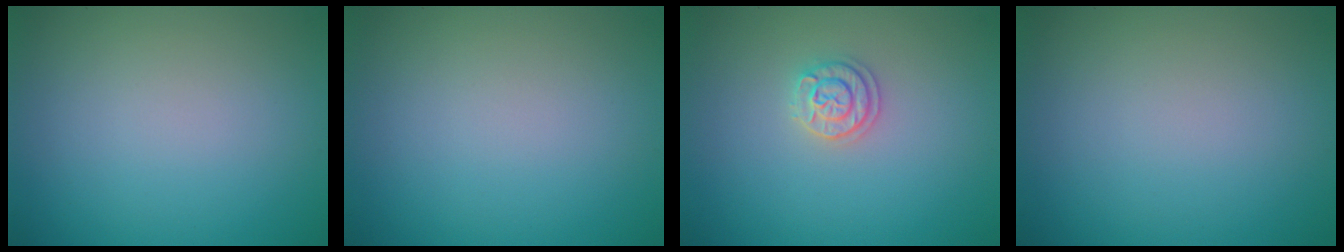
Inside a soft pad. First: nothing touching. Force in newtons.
{"total": 0.0}
{"total": 1.9, "press": 1.9, "slide": 0.2}
{"total": 0.0}